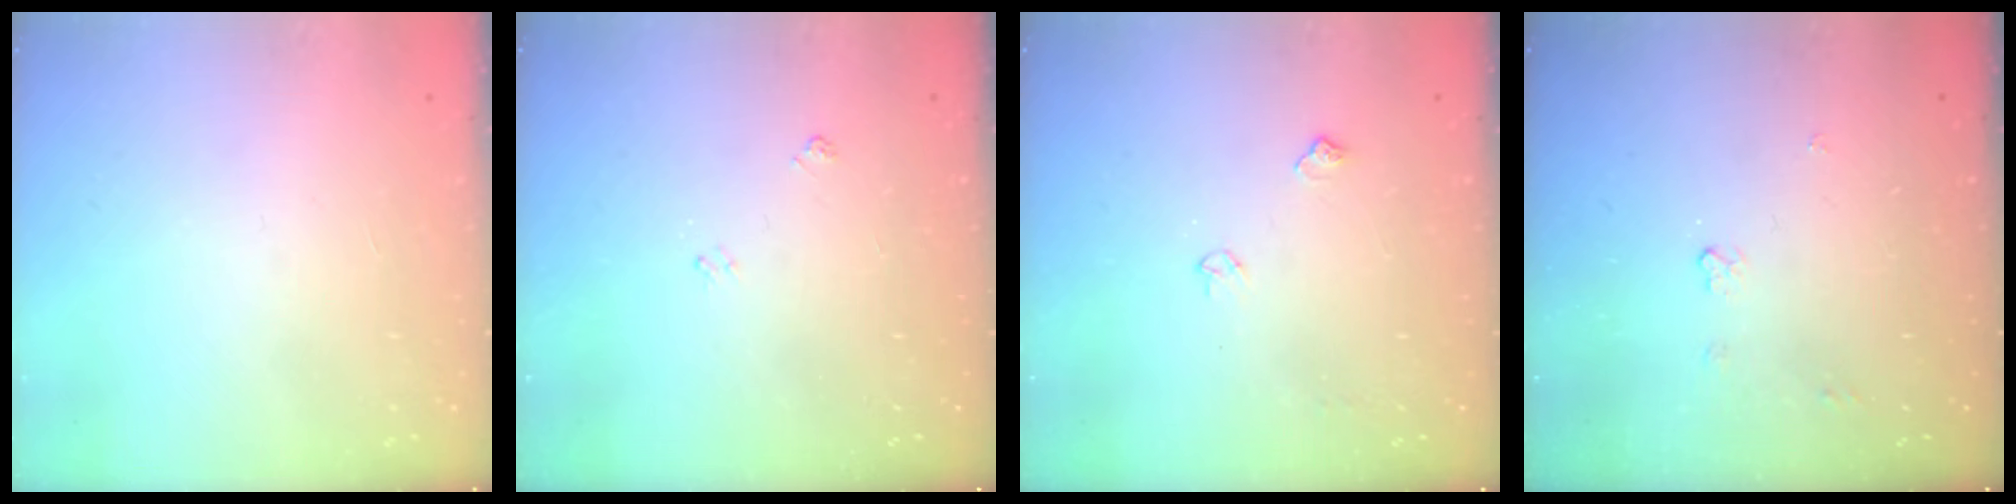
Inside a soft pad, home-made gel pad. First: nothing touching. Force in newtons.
{"total": 3.7, "press": 3.7, "slide": 0.6}
{"total": 4.9, "press": 4.8, "slide": 0.7}
{"total": 3.7, "press": 3.6, "slide": 0.6}